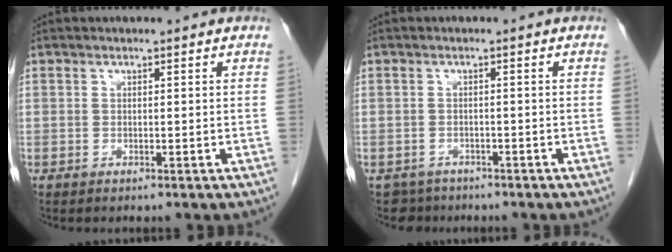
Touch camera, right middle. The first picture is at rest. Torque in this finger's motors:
{"motor_torque": [-0.09, 0.13, 0.00, 0.00]}